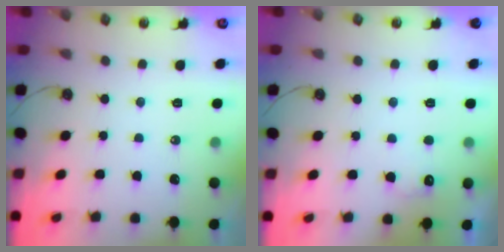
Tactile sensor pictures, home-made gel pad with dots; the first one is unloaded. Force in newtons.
{"total": 4.8, "press": 4.7, "slide": 1.2}